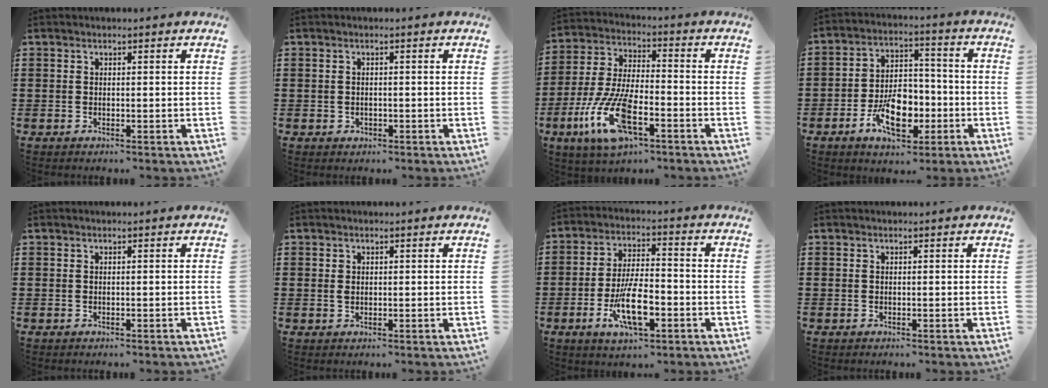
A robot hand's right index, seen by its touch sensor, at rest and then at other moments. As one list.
[{"total": 0.7, "force": [-0.2, 0.6, 0.2], "torque": [-0.009, 0.003, -0.004]}, {"total": 12.1, "force": [-5.8, 4.3, 9.8], "torque": [-0.230, -0.010, -0.112]}, {"total": 9.7, "force": [-3.6, 5.6, 7.0], "torque": [-0.123, 0.003, -0.064]}, {"total": 0.0}, {"total": 1.0, "force": [0.2, 0.7, 0.5], "torque": [-0.013, 0.003, 0.005]}, {"total": 9.9, "force": [-3.4, 3.8, 8.5], "torque": [-0.174, -0.008, -0.060]}, {"total": 0.0}]